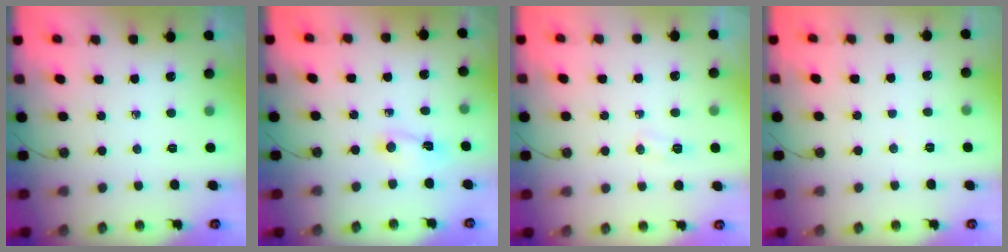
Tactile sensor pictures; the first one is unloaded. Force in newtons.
{"total": 1.8, "press": 1.8, "slide": 0.3}
{"total": 4.9, "press": 3.6, "slide": 3.3}
{"total": 13.2, "press": 3.1, "slide": 12.8}